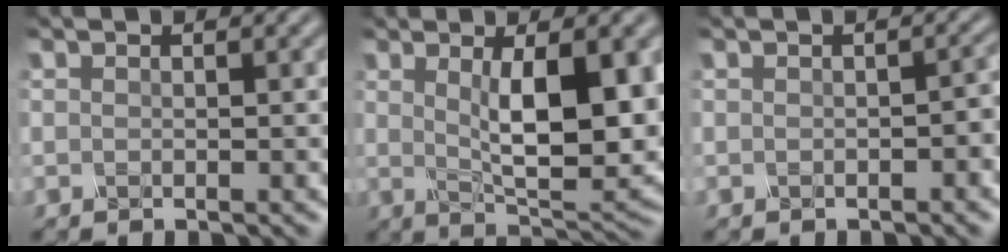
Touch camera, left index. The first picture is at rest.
{"total": 9.0, "force": [1.4, 2.8, 8.5], "torque": [-0.128, -0.011, 0.032]}
{"total": 1.3, "force": [-0.3, 0.6, 1.1], "torque": [-0.015, 0.003, -0.002]}